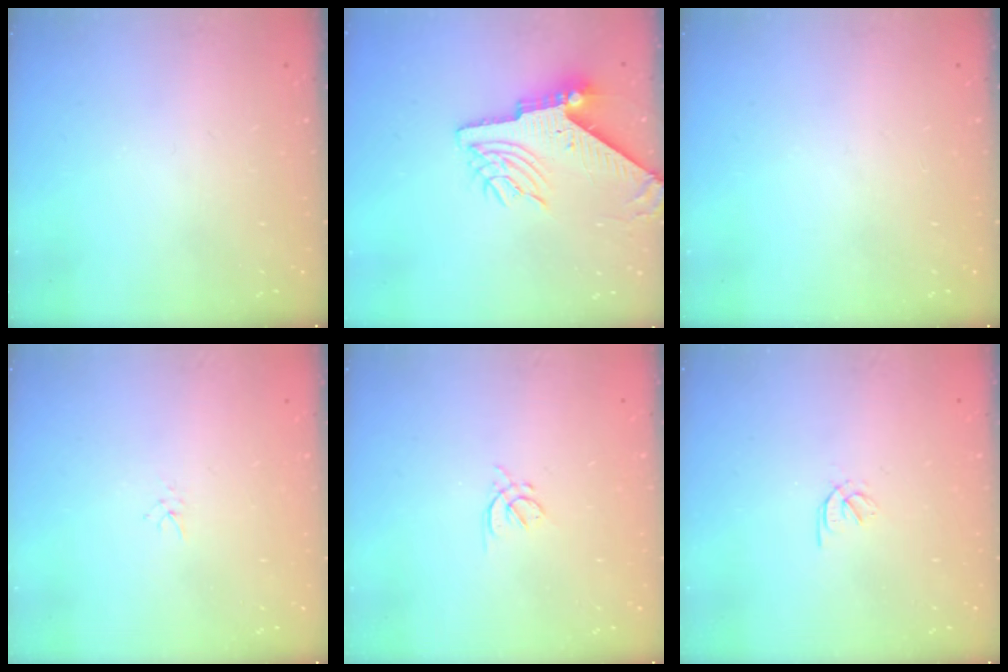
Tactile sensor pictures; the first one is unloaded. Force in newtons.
{"total": 9.5, "press": 9.4, "slide": 1.3}
{"total": 0.0}
{"total": 2.0, "press": 2.0, "slide": 0.3}
{"total": 2.5, "press": 2.4, "slide": 0.6}
{"total": 1.5, "press": 1.4, "slide": 0.5}